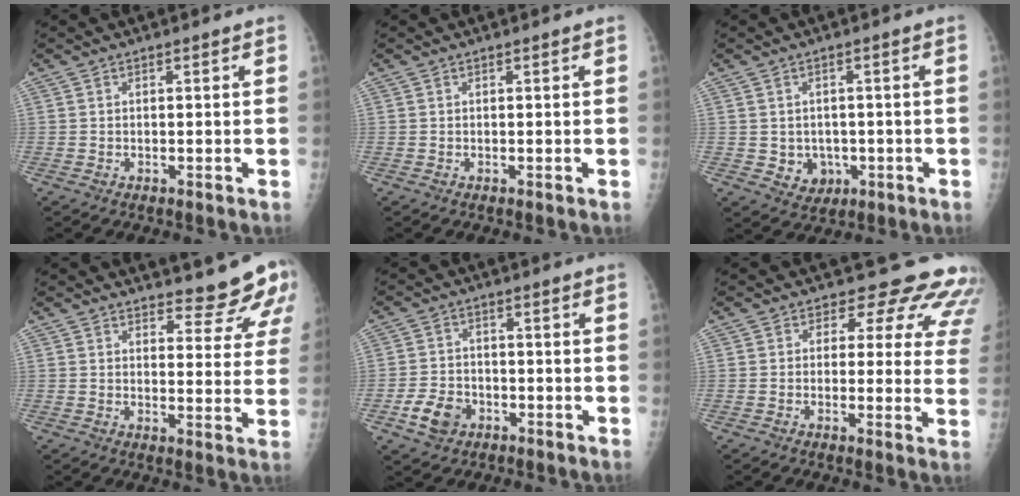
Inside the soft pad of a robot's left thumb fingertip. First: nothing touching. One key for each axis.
{"total": 0.0}
{"total": 5.0, "fx": -0.9, "fy": 4.4, "fz": 2.2, "tx": -0.010, "ty": 0.003, "tz": 0.000}
{"total": 9.3, "fx": 8.6, "fy": 2.5, "fz": 2.5, "tx": 0.002, "ty": -0.070, "tz": 0.091}
{"total": 6.4, "fx": -2.9, "fy": 4.8, "fz": 3.0, "tx": -0.046, "ty": 0.016, "tz": -0.049}
{"total": 12.8, "fx": 10.5, "fy": 6.4, "fz": 3.4, "tx": 0.023, "ty": -0.050, "tz": 0.086}